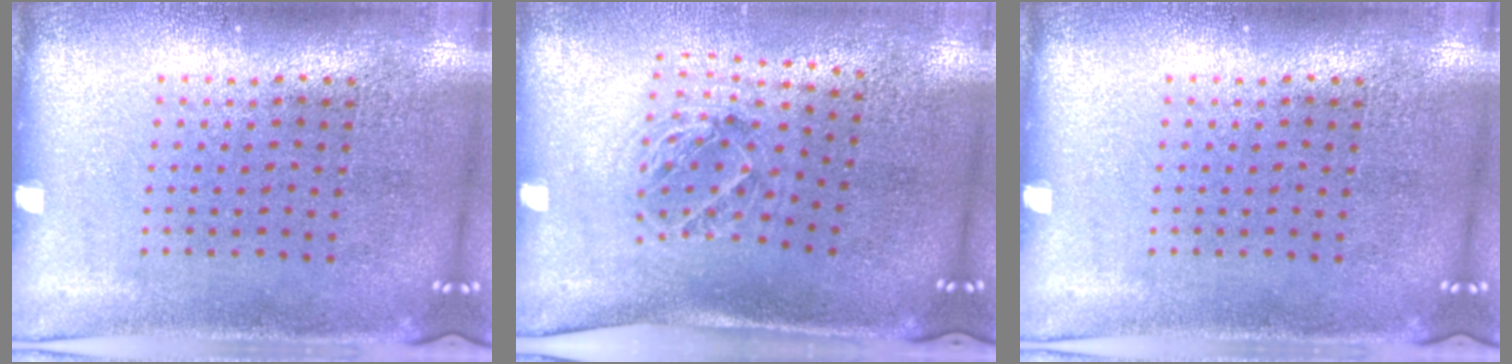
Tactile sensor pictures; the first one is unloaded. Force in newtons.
{"total": 1.1, "press": 1.1, "slide": 0.4}
{"total": 0.0}